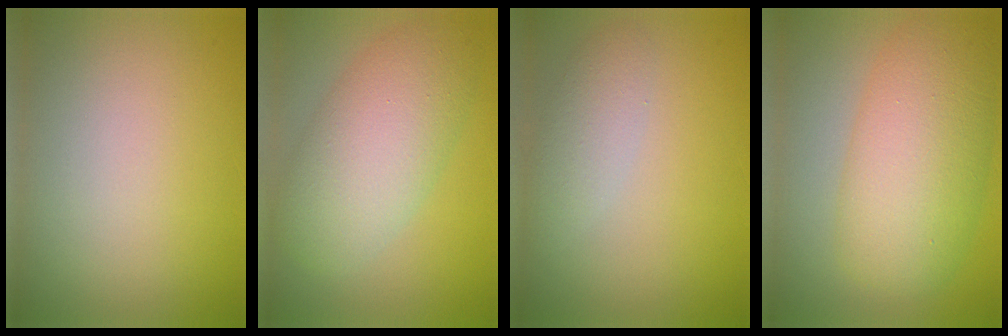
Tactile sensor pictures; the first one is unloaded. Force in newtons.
{"total": 7.0, "press": 7.0, "slide": 0.2}
{"total": 2.3, "press": 2.3, "slide": 0.2}
{"total": 8.3, "press": 8.3, "slide": 0.2}